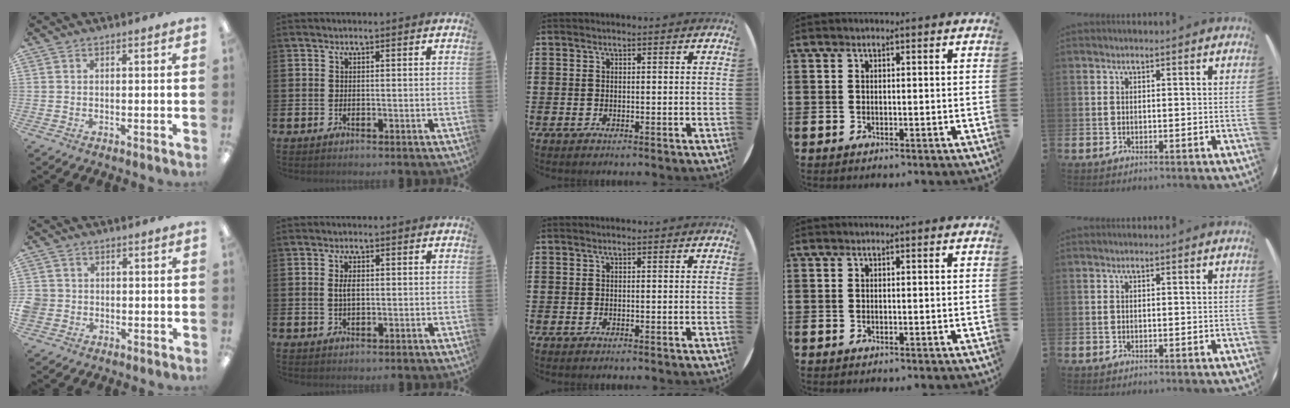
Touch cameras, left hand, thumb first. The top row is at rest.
{"thumb": {"total": 3.3, "force": [-0.5, 3.2, 0.7], "torque": [-0.013, 0.005, -0.008]}, "index": {"total": 2.3, "force": [0.3, 1.1, 2.0], "torque": [-0.032, 0.002, 0.002]}}